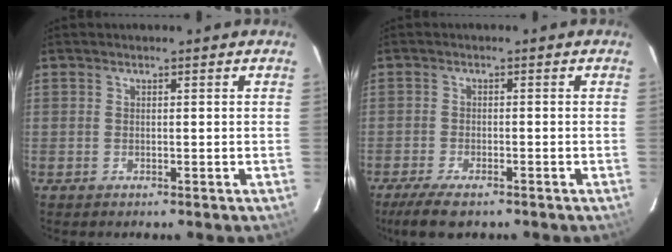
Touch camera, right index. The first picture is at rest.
{"total": 6.4, "force": [-4.9, 1.8, 3.7], "torque": [-0.093, -0.020, -0.088]}